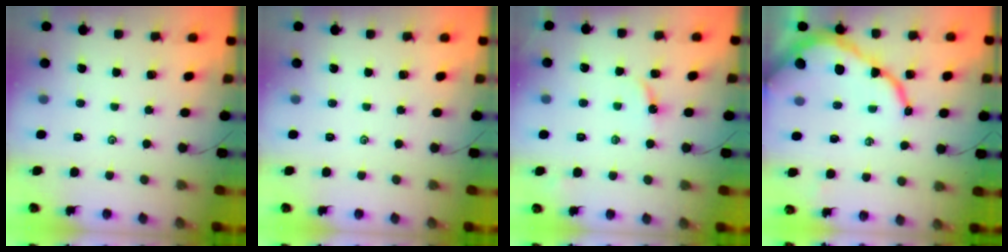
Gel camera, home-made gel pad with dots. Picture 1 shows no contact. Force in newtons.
{"total": 0.0}
{"total": 3.4, "press": 3.4, "slide": 0.3}
{"total": 12.6, "press": 12.6, "slide": 1.1}